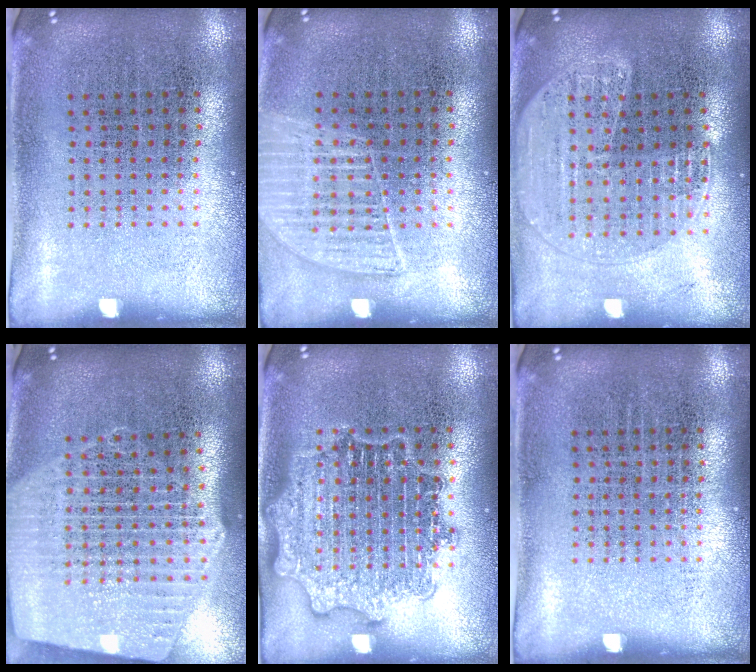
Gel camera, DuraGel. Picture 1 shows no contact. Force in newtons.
{"total": 1.3, "press": 1.2, "slide": 0.4}
{"total": 1.7, "press": 1.6, "slide": 0.6}
{"total": 2.7, "press": 2.3, "slide": 1.4}
{"total": 2.4, "press": 2.4, "slide": 0.3}
{"total": 0.0}